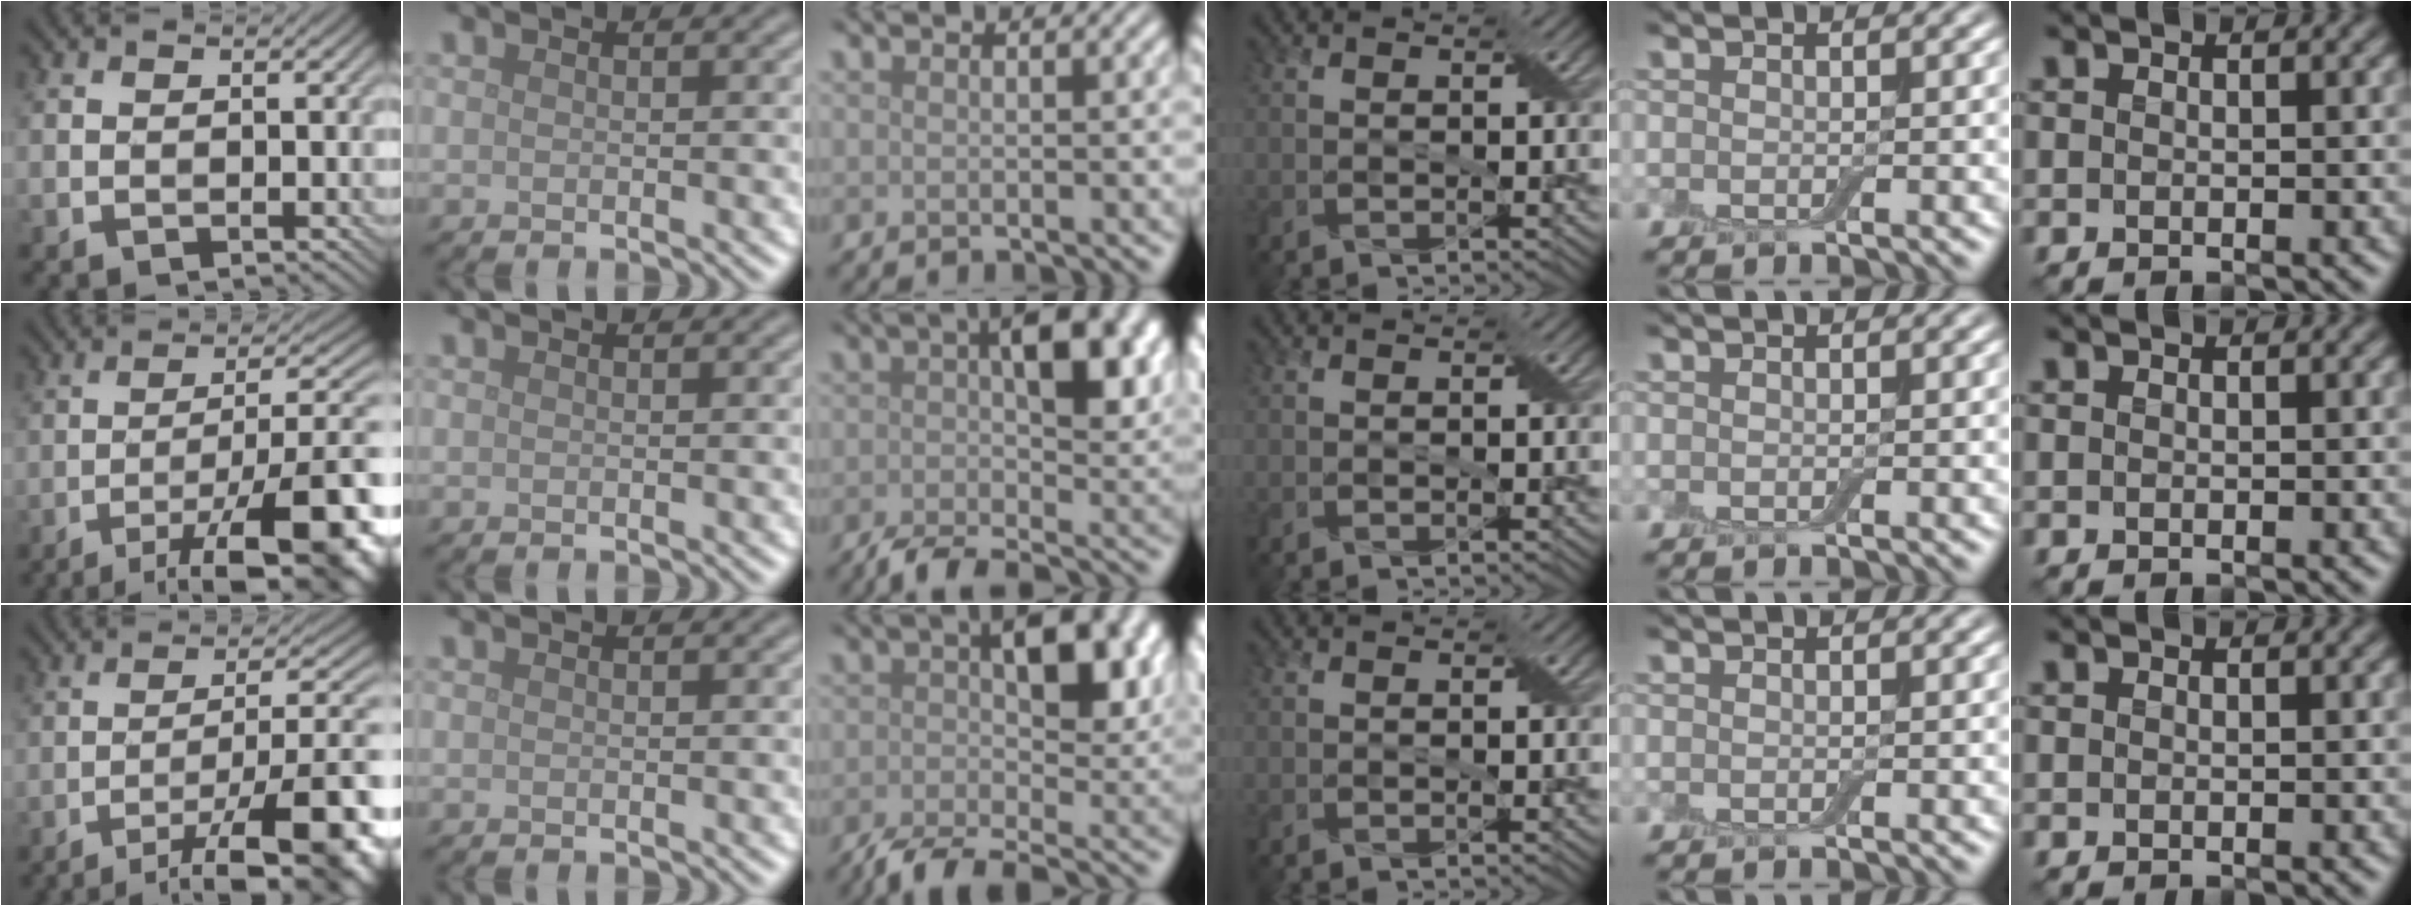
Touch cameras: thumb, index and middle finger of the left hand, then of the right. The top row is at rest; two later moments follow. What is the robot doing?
{"motion": "close", "object": "airpods case & airpods"}